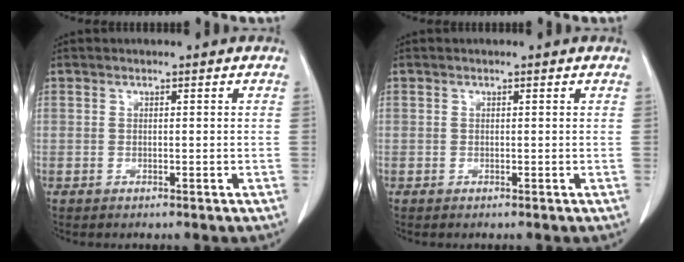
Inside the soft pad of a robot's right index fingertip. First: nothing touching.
{"total": 0.0}